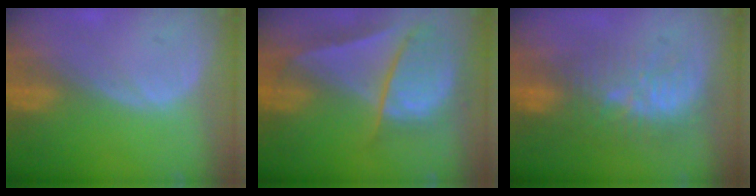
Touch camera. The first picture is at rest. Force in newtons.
{"total": 9.4, "press": 8.1, "slide": 4.7}
{"total": 9.2, "press": 8.8, "slide": 2.6}